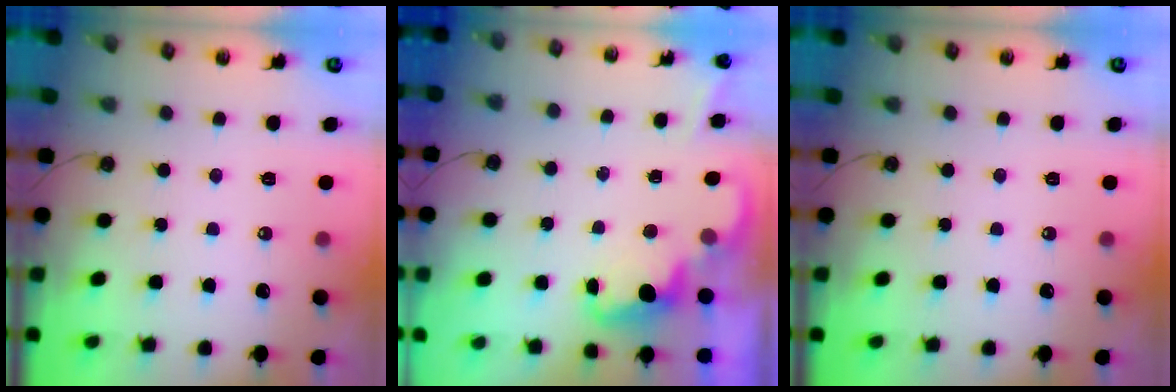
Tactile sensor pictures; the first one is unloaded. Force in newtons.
{"total": 2.2, "press": 2.1, "slide": 0.5}
{"total": 0.0}